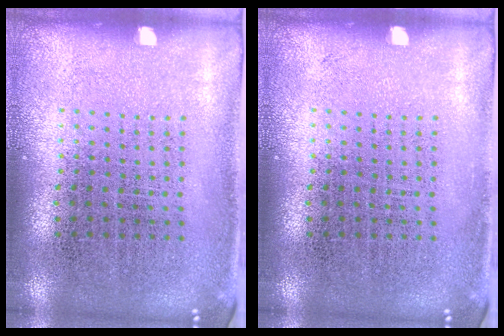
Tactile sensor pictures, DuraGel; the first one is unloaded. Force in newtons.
{"total": 0.0}